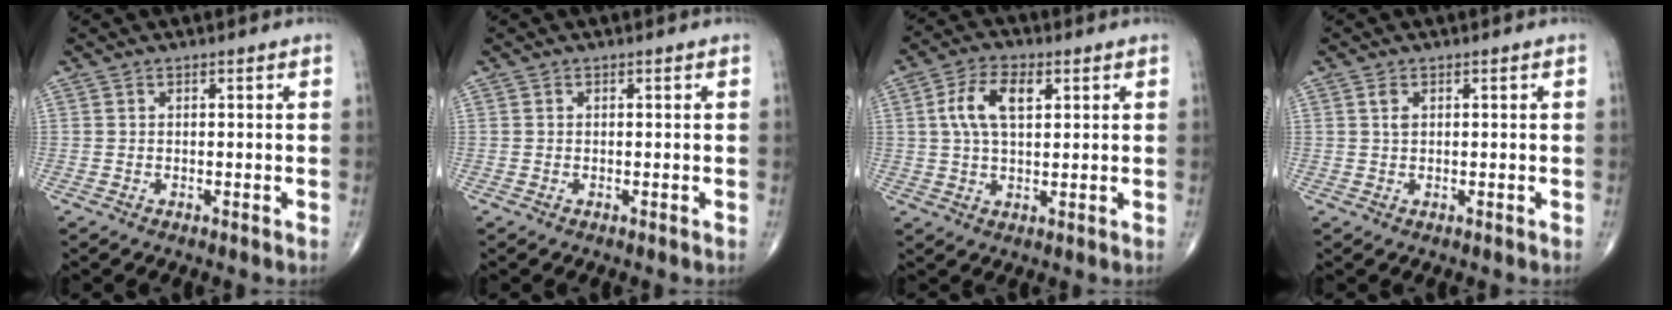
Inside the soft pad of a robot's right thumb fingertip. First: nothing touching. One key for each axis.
{"total": 0.0}
{"total": 8.3, "fx": 2.3, "fy": 4.3, "fz": 6.7, "tx": -0.126, "ty": 0.008, "tz": 0.040}
{"total": 1.5, "fx": 0.5, "fy": 0.8, "fz": 1.1, "tx": -0.023, "ty": 0.004, "tz": 0.013}